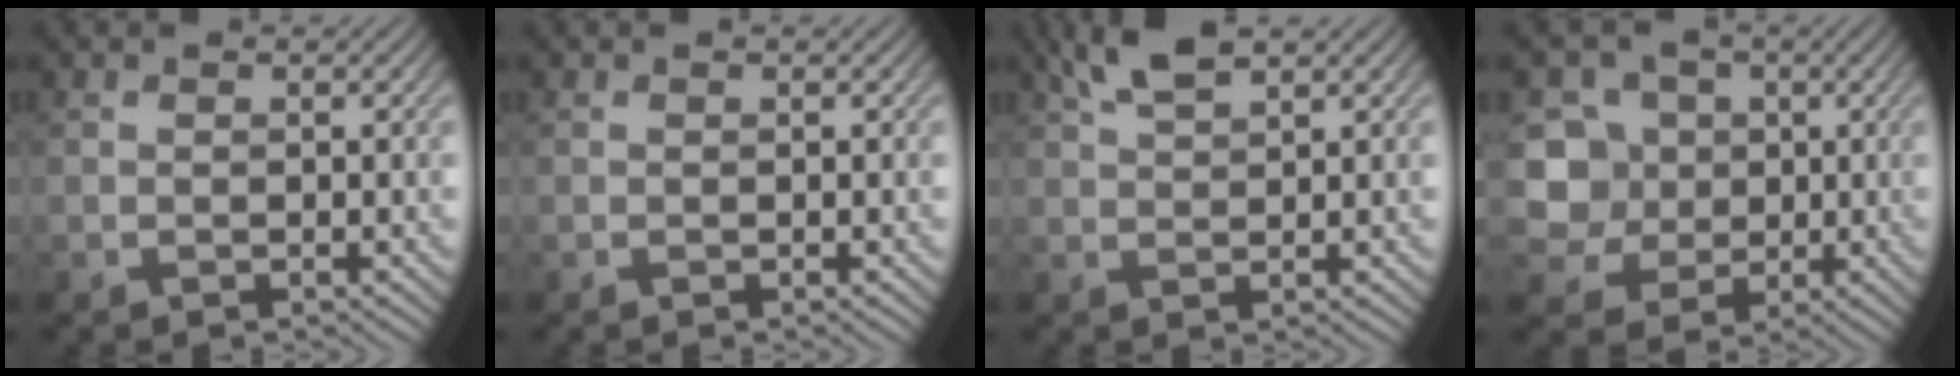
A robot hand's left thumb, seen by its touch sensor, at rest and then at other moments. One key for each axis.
{"total": 0.0}
{"total": 3.8, "fx": 2.6, "fy": 0.9, "fz": 2.6, "tx": -0.061, "ty": 0.010, "tz": 0.057}
{"total": 8.9, "fx": 0.9, "fy": 8.2, "fz": 3.4, "tx": -0.124, "ty": 0.010, "tz": -0.007}